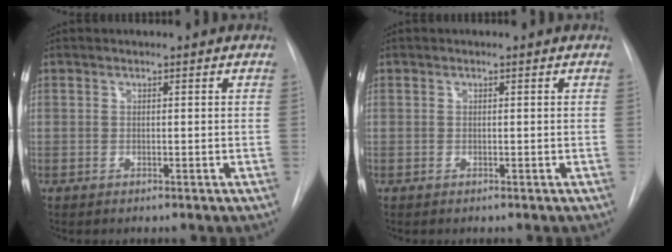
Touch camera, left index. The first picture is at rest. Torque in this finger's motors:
{"motor_torque": [0.00, 0.00, 0.00, 0.00]}